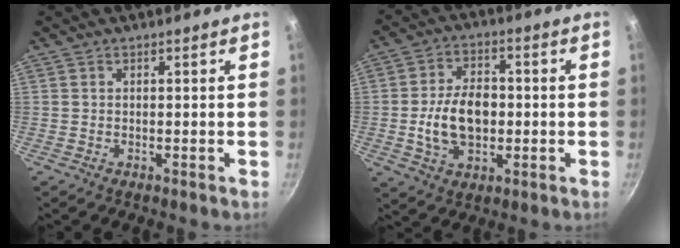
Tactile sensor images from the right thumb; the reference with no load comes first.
{"total": 11.4, "force": [-1.1, 7.6, 8.5], "torque": [-0.130, 0.016, -0.020]}